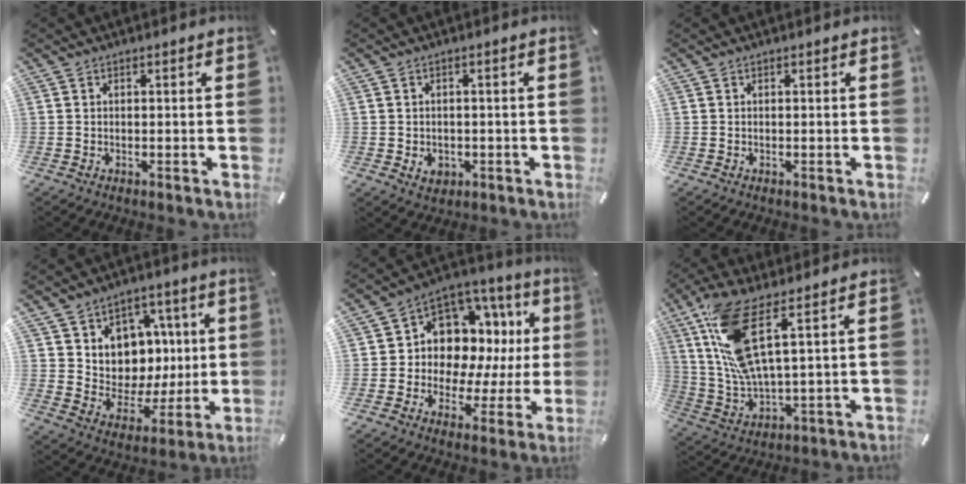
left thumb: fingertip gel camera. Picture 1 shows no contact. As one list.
[{"total": 3.1, "force": [-0.7, 2.6, 1.5], "torque": [-0.033, 0.001, -0.014]}, {"total": 0.0}, {"total": 10.4, "force": [2.9, 9.8, 1.8], "torque": [-0.031, -0.038, 0.064]}, {"total": 11.3, "force": [4.5, 9.2, 4.8], "torque": [-0.071, -0.064, 0.085]}, {"total": 14.4, "force": [5.8, 4.0, 12.5], "torque": [-0.279, -0.022, 0.096]}]